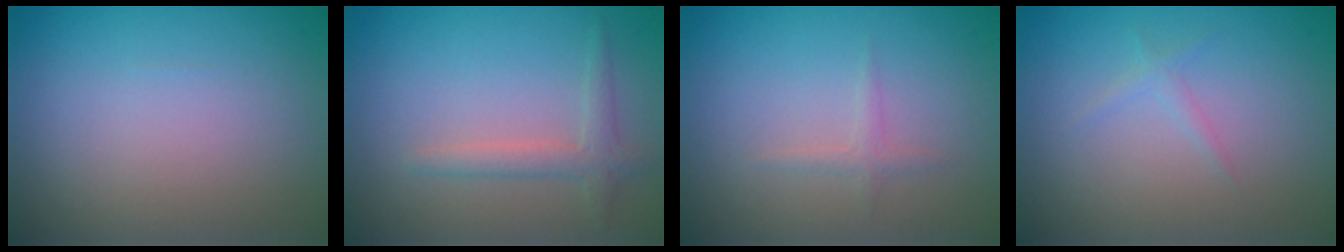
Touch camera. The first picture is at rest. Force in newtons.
{"total": 2.0, "press": 2.0, "slide": 0.0}
{"total": 0.9, "press": 0.9, "slide": 0.0}
{"total": 0.7, "press": 0.7, "slide": 0.1}